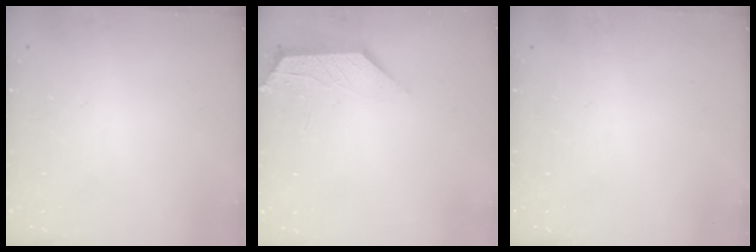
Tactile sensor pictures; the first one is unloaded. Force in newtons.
{"total": 1.9, "press": 1.8, "slide": 0.5}
{"total": 0.0}